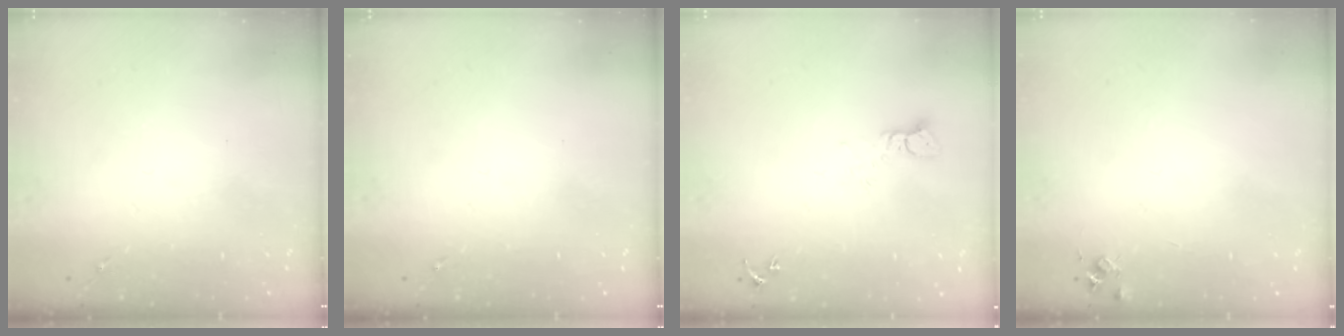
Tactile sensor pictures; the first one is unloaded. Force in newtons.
{"total": 0.0}
{"total": 3.7, "press": 3.7, "slide": 0.3}
{"total": 4.4, "press": 4.4, "slide": 0.5}